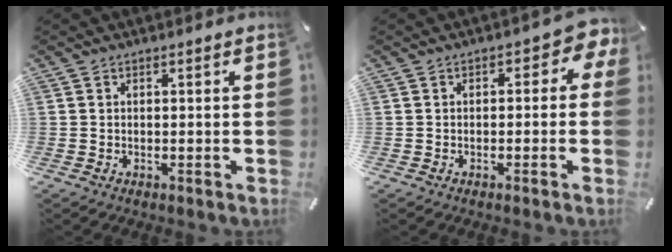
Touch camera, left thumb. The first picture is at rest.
{"total": 3.9, "force": [-0.2, 2.4, 3.1], "torque": [-0.043, 0.008, -0.009]}